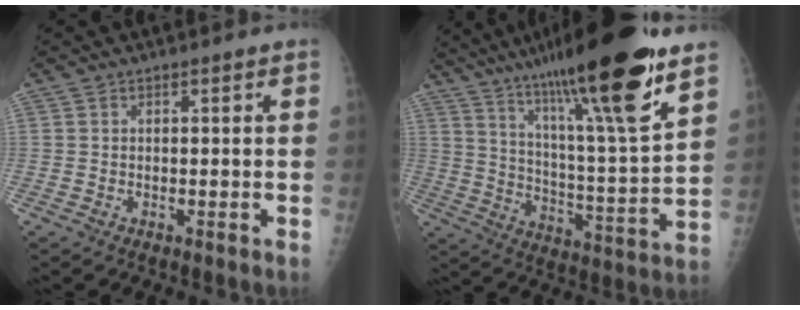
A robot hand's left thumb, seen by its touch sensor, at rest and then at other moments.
{"total": 25.9, "force": [16.9, 3.1, 19.4], "torque": [-0.301, -0.056, 0.280]}